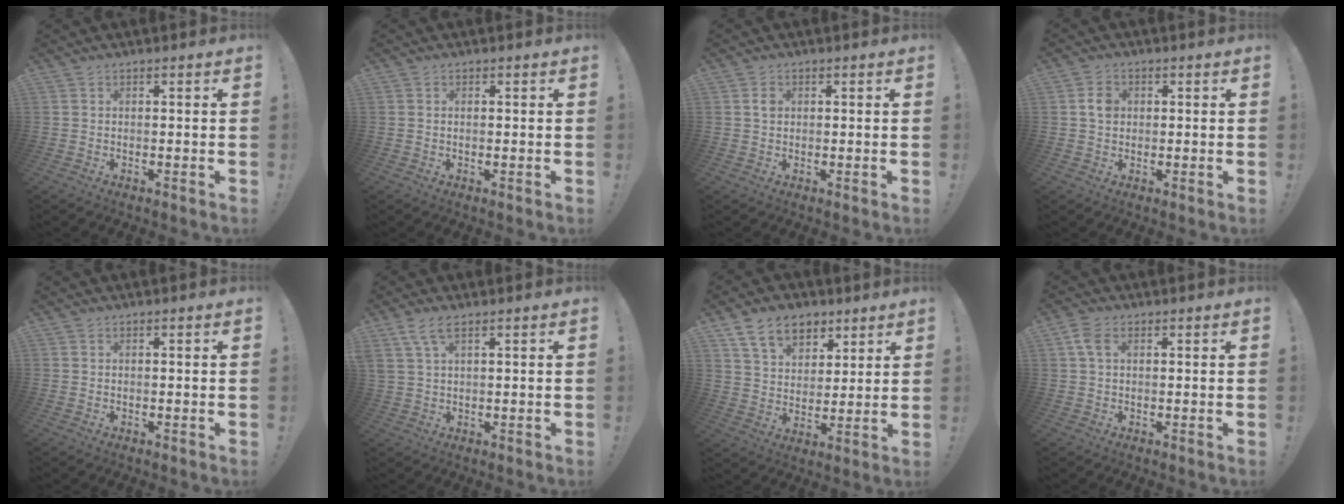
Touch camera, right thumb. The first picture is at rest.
{"total": 0.6, "force": [0.1, 0.0, 0.6], "torque": [-0.007, -0.003, 0.000]}
{"total": 1.8, "force": [0.4, 1.3, 1.1], "torque": [-0.006, -0.002, 0.004]}
{"total": 4.1, "force": [0.6, 3.2, 2.4], "torque": [-0.024, 0.000, 0.007]}
{"total": 0.0}
{"total": 5.5, "force": [3.2, 1.7, 4.1], "torque": [-0.082, -0.002, 0.062]}
{"total": 13.2, "force": [7.8, 8.9, 5.9], "torque": [-0.087, -0.039, 0.148]}
{"total": 4.2, "force": [1.5, 2.6, 3.0], "torque": [-0.064, 0.003, 0.026]}